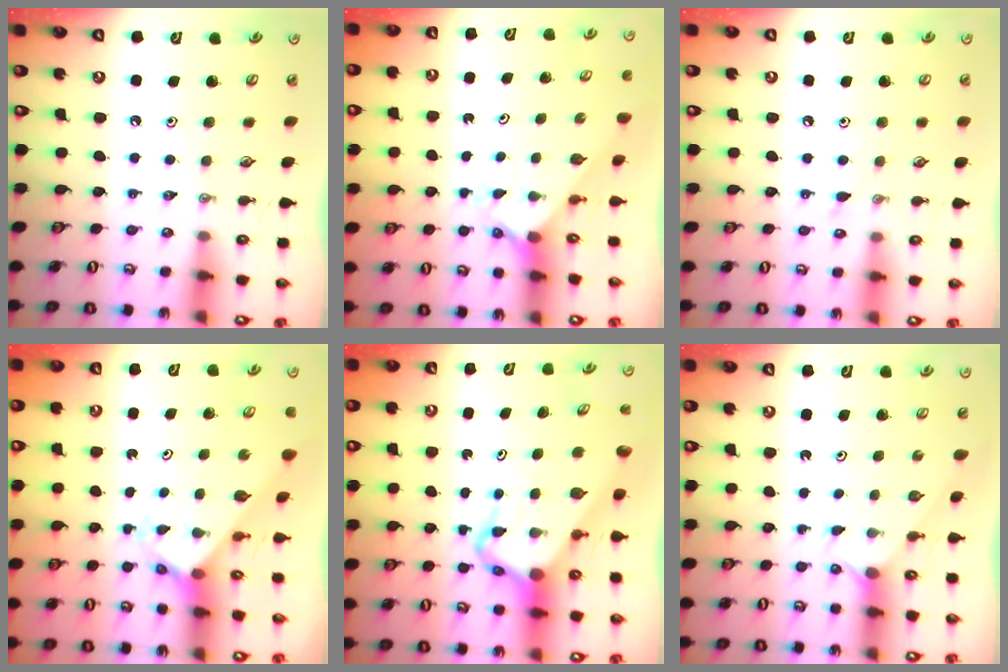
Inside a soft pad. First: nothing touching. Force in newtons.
{"total": 1.8, "press": 1.8, "slide": 0.2}
{"total": 4.8, "press": 4.8, "slide": 0.6}
{"total": 2.6, "press": 2.6, "slide": 0.2}
{"total": 8.8, "press": 8.8, "slide": 0.7}
{"total": 1.6, "press": 1.6, "slide": 0.3}